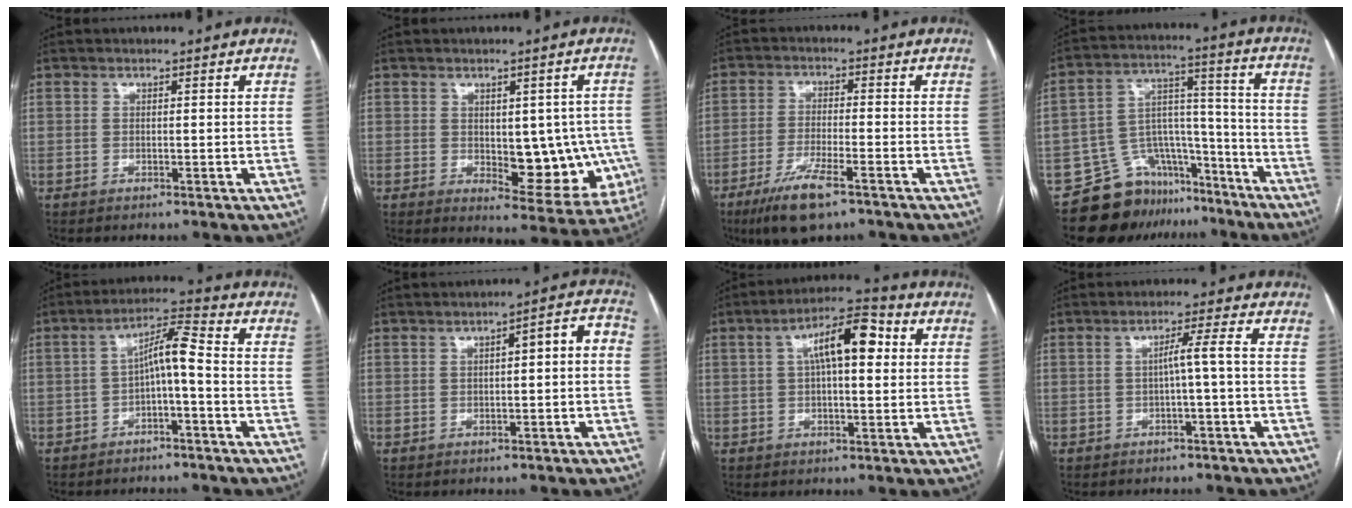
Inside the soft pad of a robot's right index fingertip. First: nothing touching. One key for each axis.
{"total": 11.2, "fx": -1.0, "fy": 5.3, "fz": 9.9, "tx": -0.103, "ty": 0.005, "tz": 0.003}
{"total": 8.7, "fx": -5.5, "fy": 1.5, "fz": 6.5, "tx": -0.128, "ty": -0.018, "tz": -0.095}
{"total": 12.9, "fx": -10.2, "fy": 7.6, "fz": 2.3, "tx": -0.028, "ty": 0.077, "tz": -0.163}
{"total": 6.1, "fx": -1.3, "fy": 0.8, "fz": 5.9, "tx": -0.102, "ty": 0.029, "tz": -0.024}
{"total": 4.8, "fx": -0.3, "fy": 1.1, "fz": 4.6, "tx": -0.055, "ty": 0.029, "tz": -0.007}
{"total": 9.7, "fx": 2.2, "fy": 2.9, "fz": 9.0, "tx": -0.154, "ty": 0.036, "tz": 0.031}
{"total": 3.3, "fx": -0.6, "fy": -0.7, "fz": 3.1, "tx": -0.051, "ty": 0.009, "tz": -0.009}